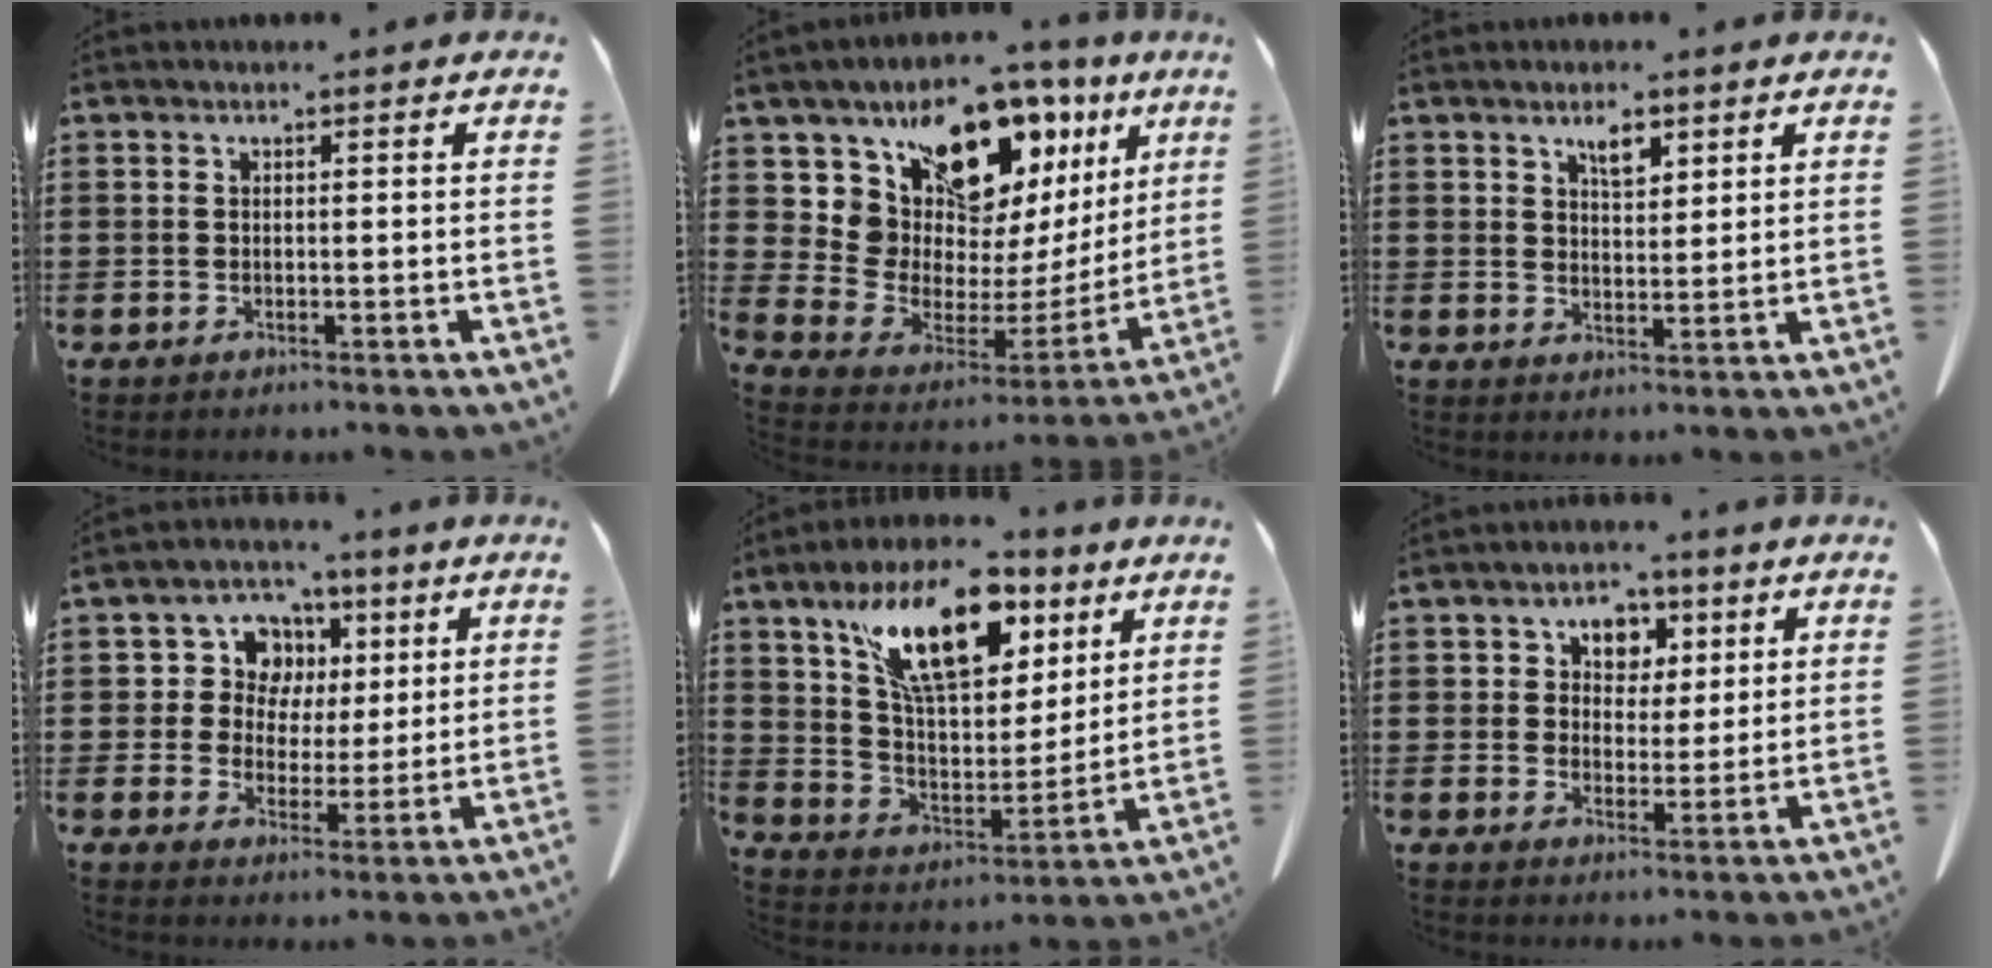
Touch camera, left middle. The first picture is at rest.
{"total": 10.1, "force": [7.9, 5.4, 3.3], "torque": [-0.077, -0.081, 0.136]}
{"total": 3.7, "force": [2.6, 1.6, 2.0], "torque": [-0.038, 0.001, 0.046]}
{"total": 7.9, "force": [3.0, 6.7, 2.8], "torque": [-0.077, 0.006, 0.052]}
{"total": 16.0, "force": [8.4, 7.3, 11.5], "torque": [-0.225, -0.008, 0.145]}
{"total": 4.8, "force": [2.4, 3.9, 1.4], "torque": [-0.041, 0.010, 0.039]}